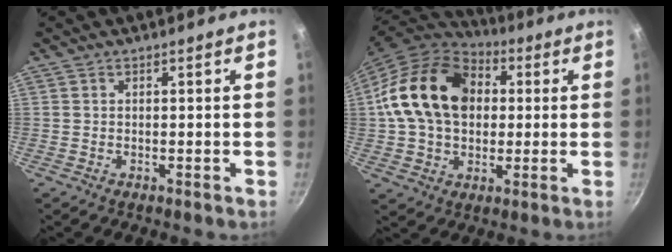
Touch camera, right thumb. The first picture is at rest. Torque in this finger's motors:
{"motor_torque": [2.04, 2.96, 0.73, -0.56, 0.22]}